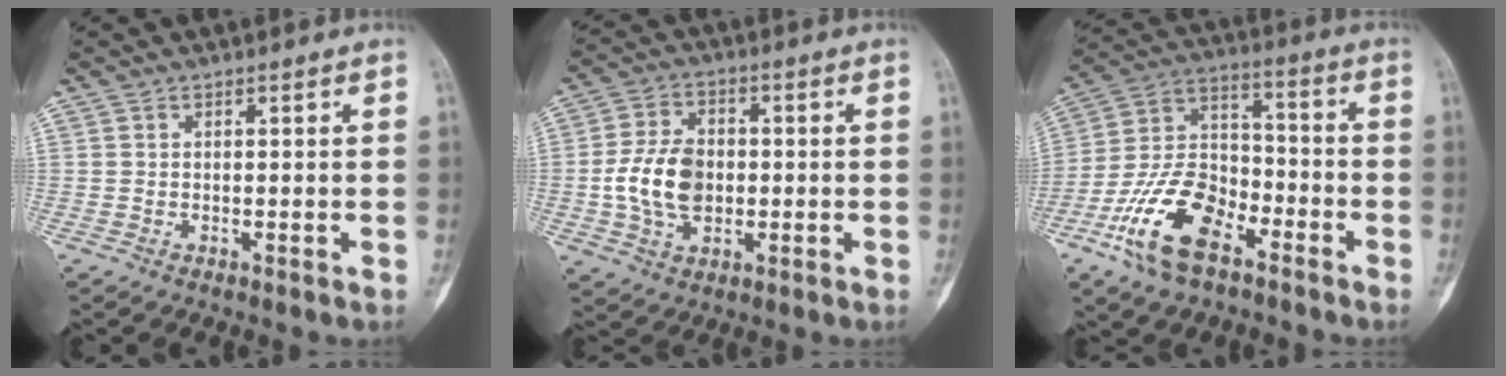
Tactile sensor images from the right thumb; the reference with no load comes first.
{"total": 10.7, "force": [-0.9, 7.3, 7.7], "torque": [-0.132, 0.011, -0.018]}
{"total": 16.2, "force": [-8.8, 8.5, 10.6], "torque": [-0.195, 0.057, -0.173]}